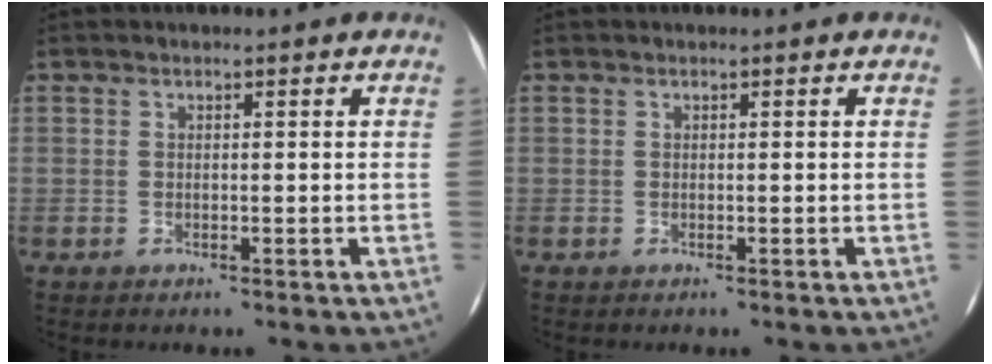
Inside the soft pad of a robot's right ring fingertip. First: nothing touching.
{"total": 0.0}